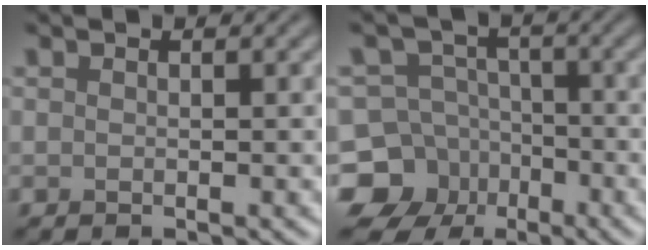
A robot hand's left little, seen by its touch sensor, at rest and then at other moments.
{"total": 10.2, "force": [-5.2, 8.6, 1.8], "torque": [-0.042, -0.015, -0.108]}